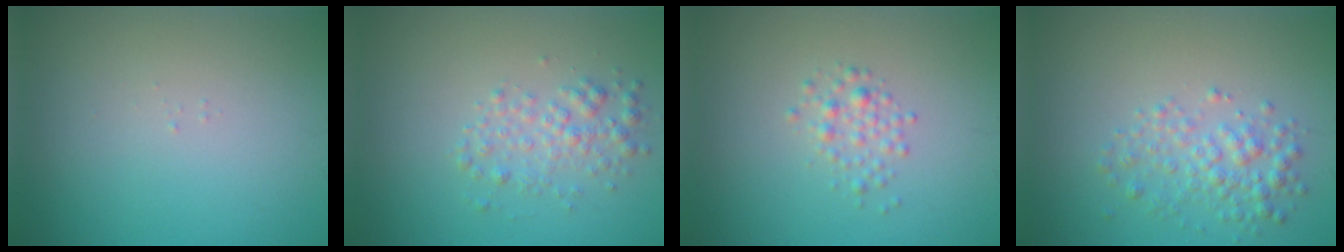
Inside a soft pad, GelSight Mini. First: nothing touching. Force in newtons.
{"total": 2.3, "press": 2.3, "slide": 0.1}
{"total": 1.6, "press": 1.6, "slide": 0.0}
{"total": 3.0, "press": 3.0, "slide": 0.1}